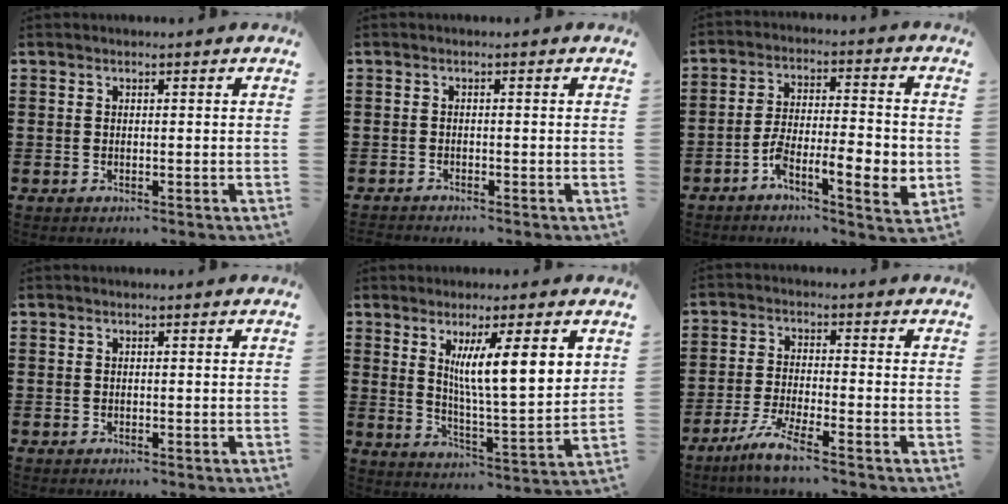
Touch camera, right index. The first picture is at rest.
{"total": 0.9, "force": [-0.9, 0.1, -0.1], "torque": [-0.001, 0.003, -0.020]}
{"total": 9.4, "force": [-3.8, 3.1, 8.1], "torque": [-0.136, 0.004, -0.069]}
{"total": 0.0}
{"total": 9.4, "force": [4.1, 1.2, 8.3], "torque": [-0.153, -0.015, 0.063]}
{"total": 4.9, "force": [-3.9, -0.1, 3.0], "torque": [-0.078, -0.017, -0.078]}